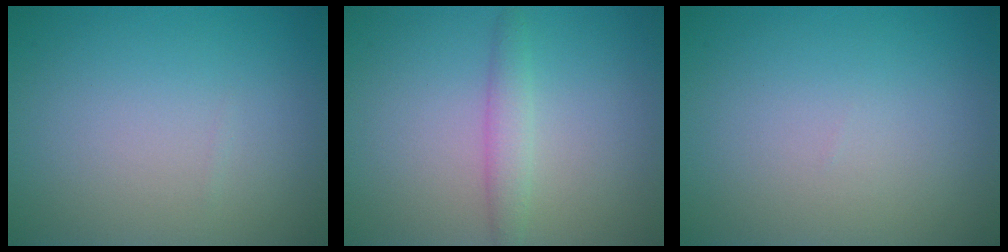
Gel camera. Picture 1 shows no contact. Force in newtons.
{"total": 1.9, "press": 1.9, "slide": 0.0}
{"total": 0.0}